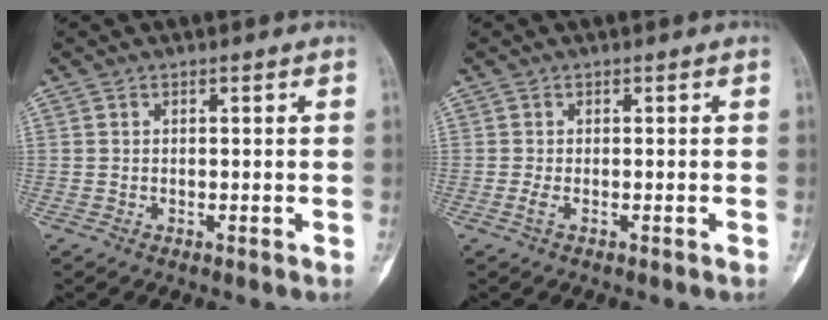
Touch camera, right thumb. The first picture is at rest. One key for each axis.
{"total": 1.0, "fx": -0.4, "fy": 0.1, "fz": 0.9, "tx": -0.027, "ty": -0.003, "tz": -0.011}